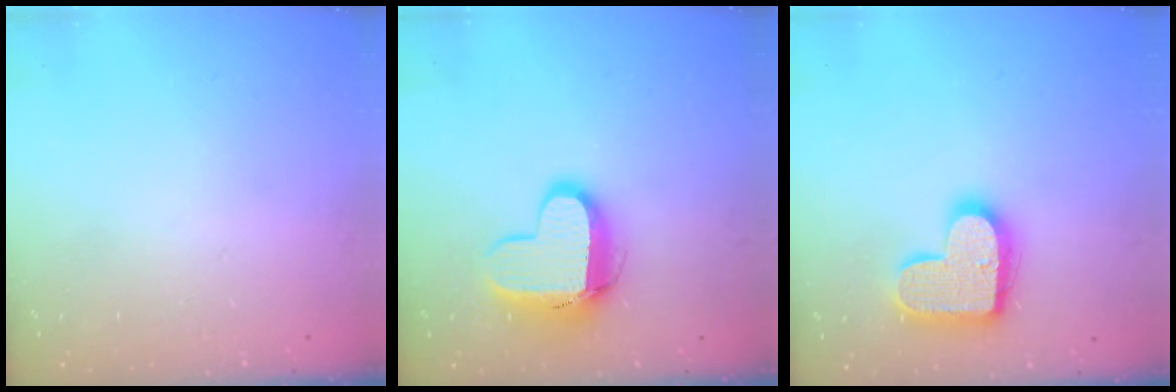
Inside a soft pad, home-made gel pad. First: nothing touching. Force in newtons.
{"total": 11.4, "press": 11.4, "slide": 1.1}
{"total": 16.6, "press": 16.5, "slide": 0.9}